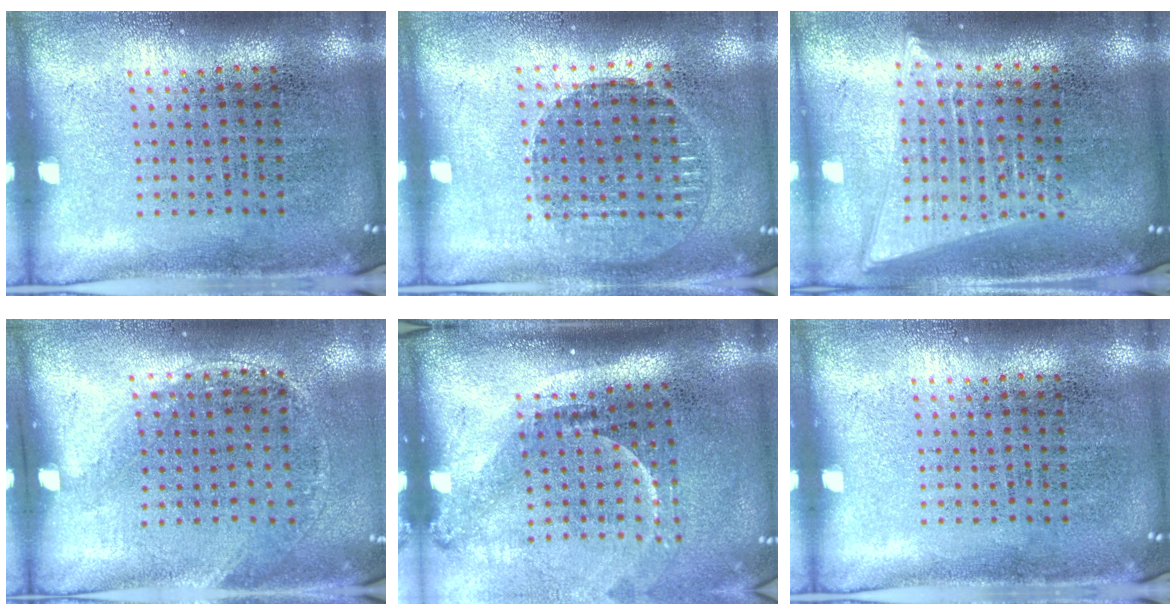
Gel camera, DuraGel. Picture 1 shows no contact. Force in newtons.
{"total": 1.2, "press": 1.2, "slide": 0.3}
{"total": 1.8, "press": 1.6, "slide": 0.9}
{"total": 1.4, "press": 1.0, "slide": 1.0}
{"total": 2.2, "press": 1.5, "slide": 1.6}
{"total": 0.0}